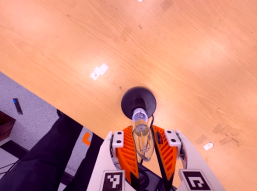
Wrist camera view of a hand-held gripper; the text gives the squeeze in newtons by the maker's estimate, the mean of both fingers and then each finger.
{"total": 14.9, "left": 16.8, "right": 12.9}